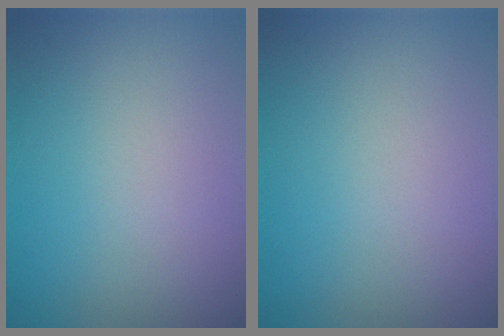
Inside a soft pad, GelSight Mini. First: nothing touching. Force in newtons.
{"total": 0.0}